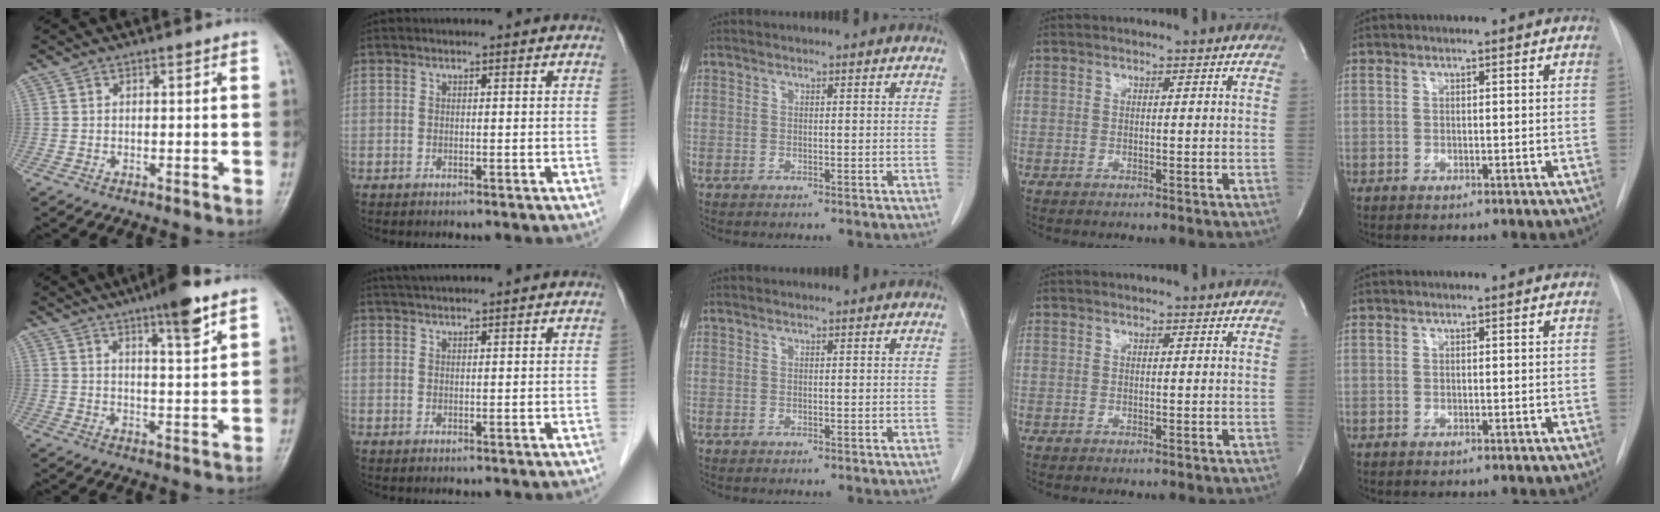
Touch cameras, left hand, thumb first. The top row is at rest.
{"thumb": {"total": 8.8, "force": [5.6, 1.2, 6.6], "torque": [-0.094, -0.030, 0.084]}, "index": {"total": 5.6, "force": [5.0, -0.2, 2.4], "torque": [-0.034, 0.035, 0.076]}}